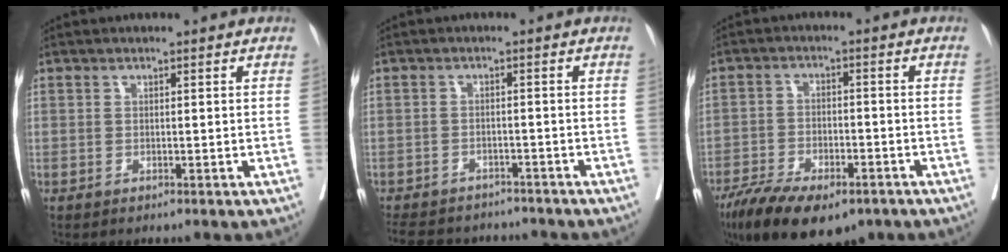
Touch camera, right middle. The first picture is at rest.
{"total": 12.3, "force": [-11.0, 4.5, 3.4], "torque": [-0.073, 0.005, -0.141]}
{"total": 14.0, "force": [-9.4, 5.2, 8.9], "torque": [-0.159, -0.020, -0.150]}